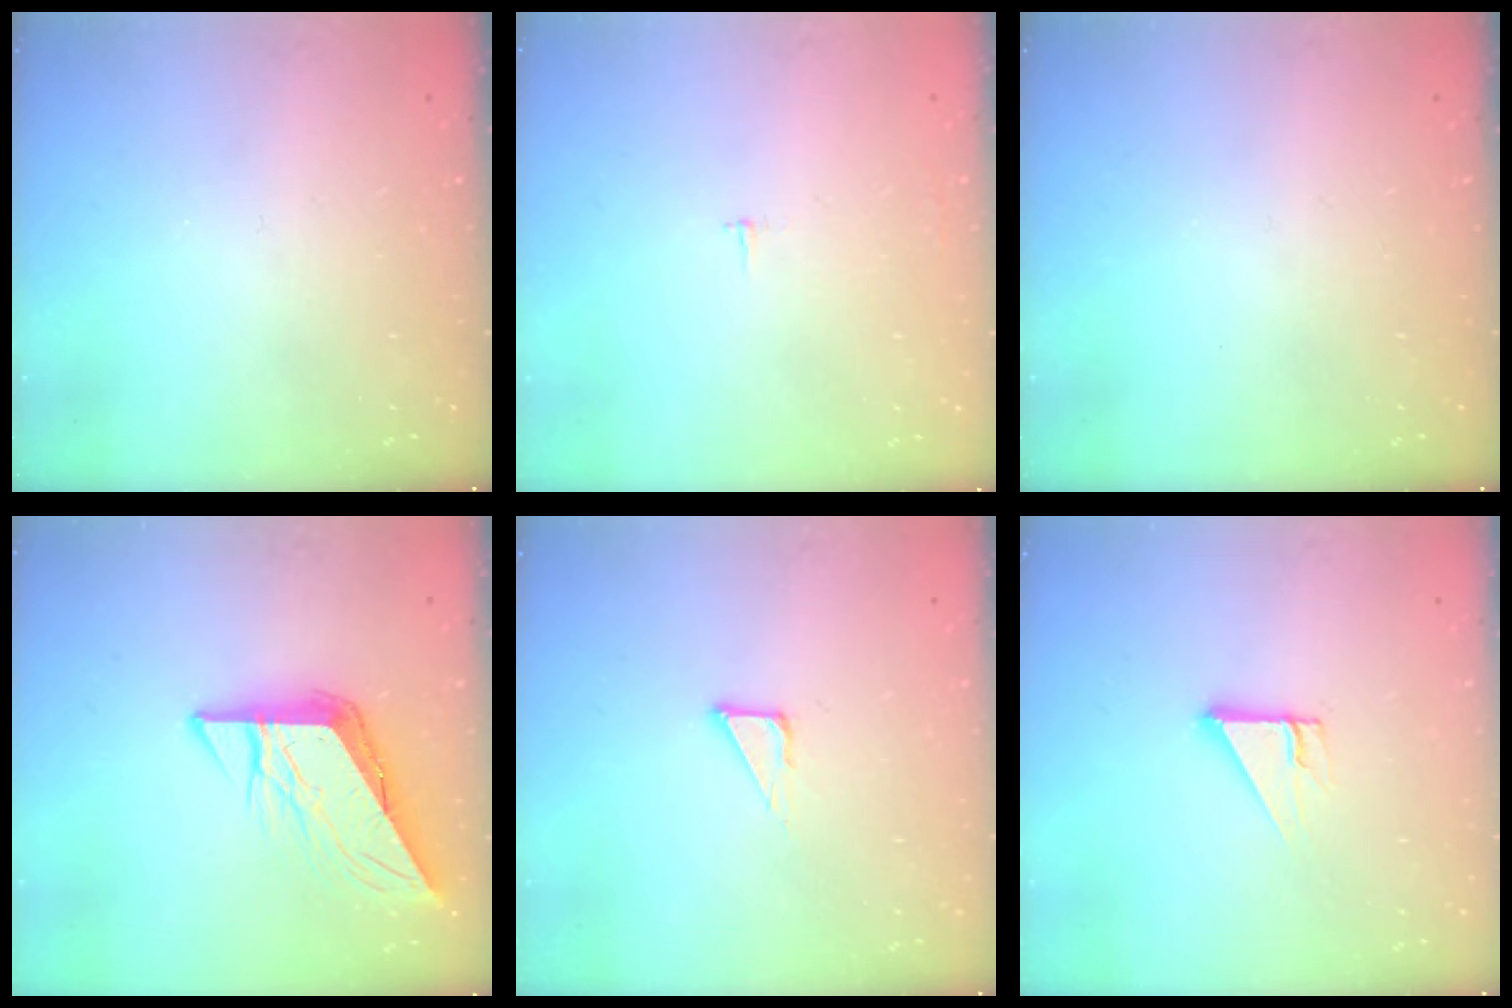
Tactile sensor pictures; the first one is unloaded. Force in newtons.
{"total": 1.8, "press": 1.8, "slide": 0.1}
{"total": 0.0}
{"total": 9.3, "press": 9.2, "slide": 1.2}
{"total": 3.6, "press": 3.6, "slide": 0.3}
{"total": 4.3, "press": 4.3, "slide": 0.4}